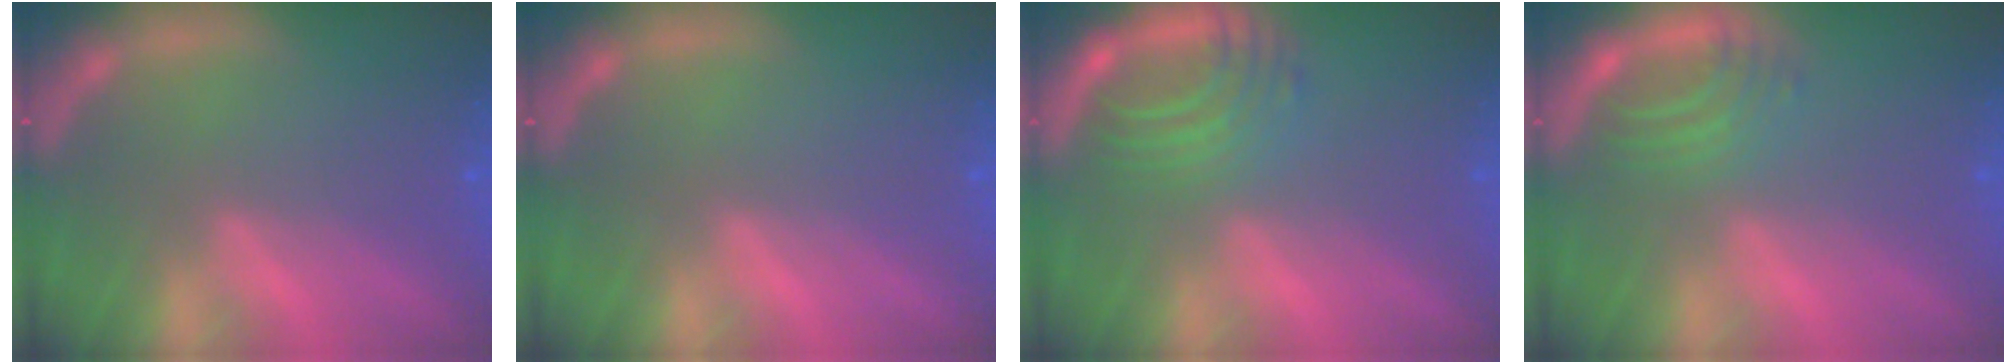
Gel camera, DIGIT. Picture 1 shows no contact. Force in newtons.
{"total": 0.0}
{"total": 5.5}
{"total": 3.4}